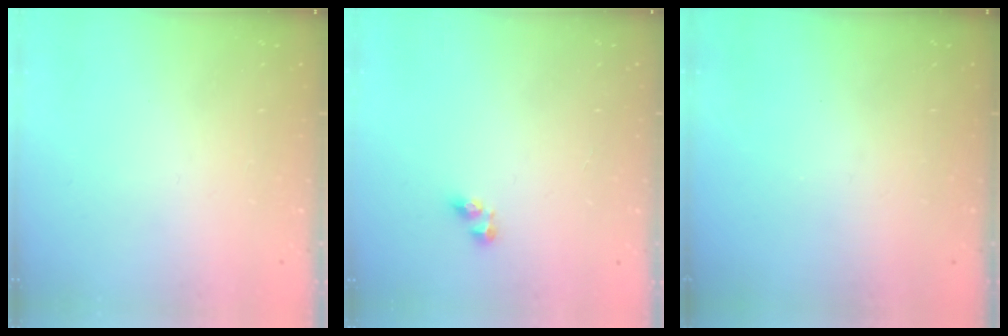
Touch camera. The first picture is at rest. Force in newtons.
{"total": 4.2, "press": 4.2, "slide": 0.4}
{"total": 0.0}